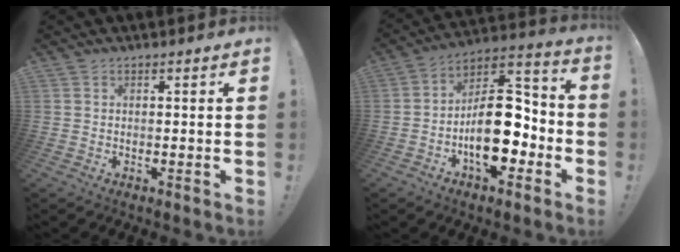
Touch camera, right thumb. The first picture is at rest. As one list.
[{"total": 19.0, "force": [-4.6, 10.6, 15.1], "torque": [-0.234, 0.025, -0.067]}]